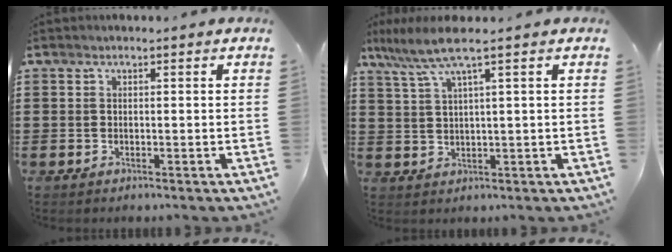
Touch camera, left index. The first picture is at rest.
{"total": 5.7, "force": [3.1, 0.3, 4.8], "torque": [-0.110, -0.006, 0.051]}